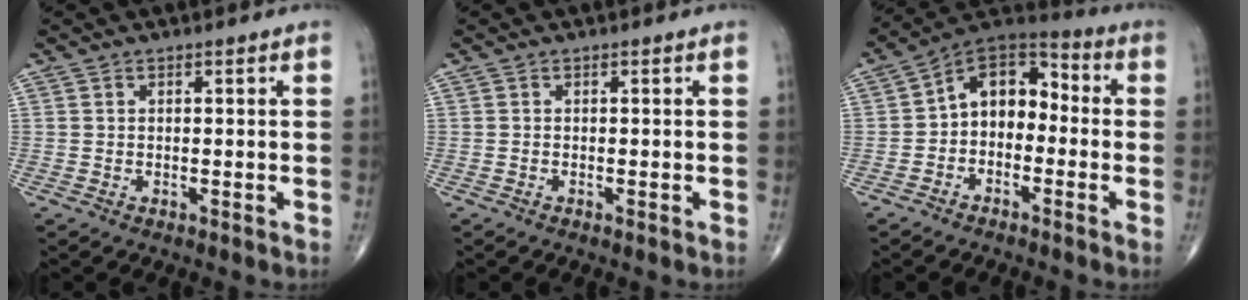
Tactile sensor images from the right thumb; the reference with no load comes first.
{"total": 0.0}
{"total": 10.5, "force": [-1.2, 7.4, 7.4], "torque": [-0.078, 0.049, -0.042]}